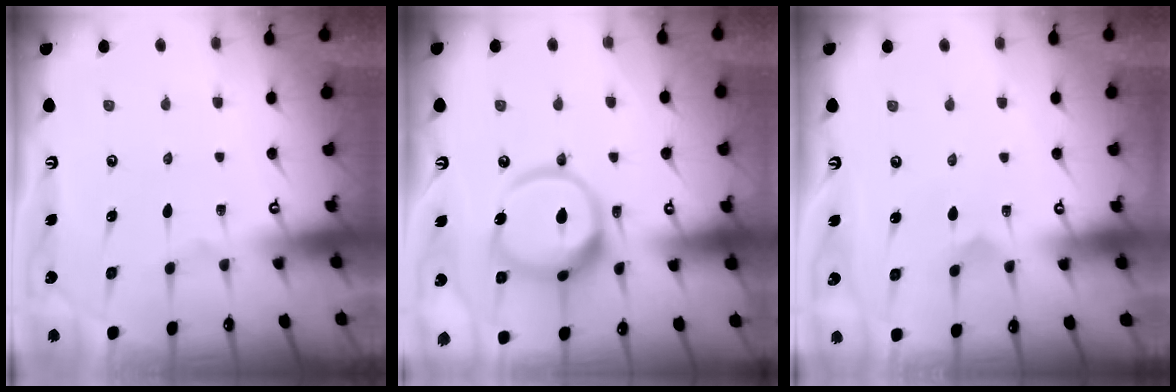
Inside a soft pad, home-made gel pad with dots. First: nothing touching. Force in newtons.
{"total": 16.5, "press": 16.4, "slide": 1.8}
{"total": 1.5, "press": 1.5, "slide": 0.1}